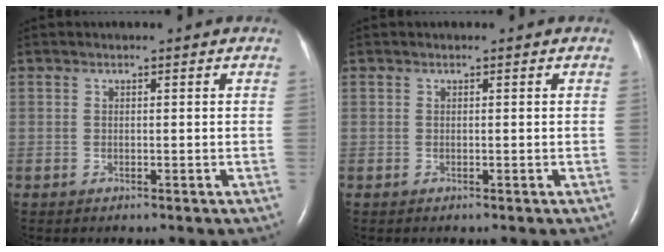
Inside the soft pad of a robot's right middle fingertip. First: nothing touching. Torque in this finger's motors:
{"motor_torque": [0.00, 0.00, -0.08, -0.08]}